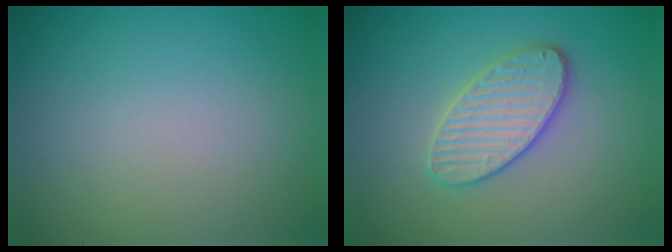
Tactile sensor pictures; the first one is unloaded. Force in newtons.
{"total": 3.7, "press": 3.5, "slide": 1.2}